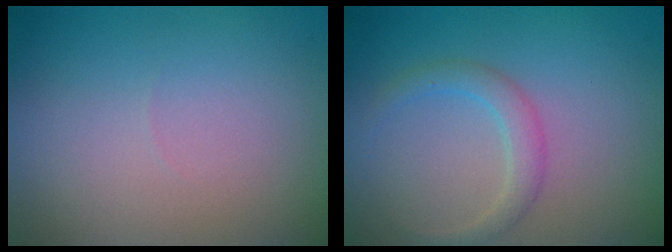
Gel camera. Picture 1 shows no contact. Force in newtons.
{"total": 1.9, "press": 1.9, "slide": 0.2}